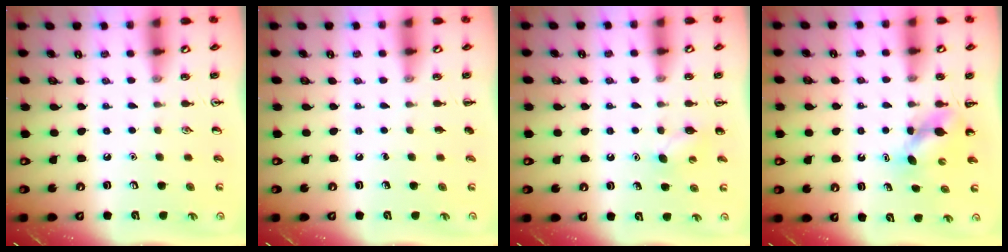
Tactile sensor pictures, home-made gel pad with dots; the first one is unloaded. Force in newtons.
{"total": 0.0}
{"total": 4.6, "press": 4.4, "slide": 1.3}
{"total": 4.5, "press": 4.4, "slide": 0.5}